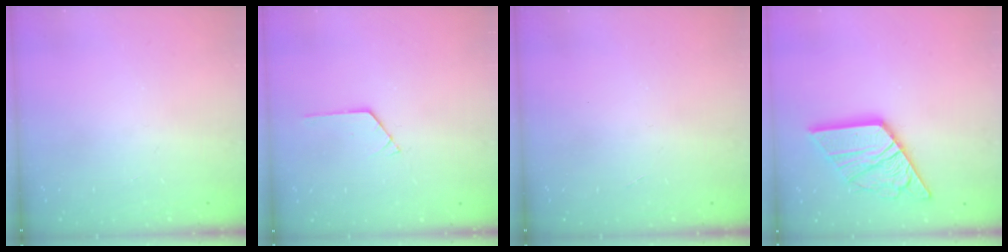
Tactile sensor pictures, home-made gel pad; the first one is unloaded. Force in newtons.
{"total": 0.9, "press": 0.9, "slide": 0.1}
{"total": 0.0}
{"total": 17.2, "press": 17.1, "slide": 1.8}